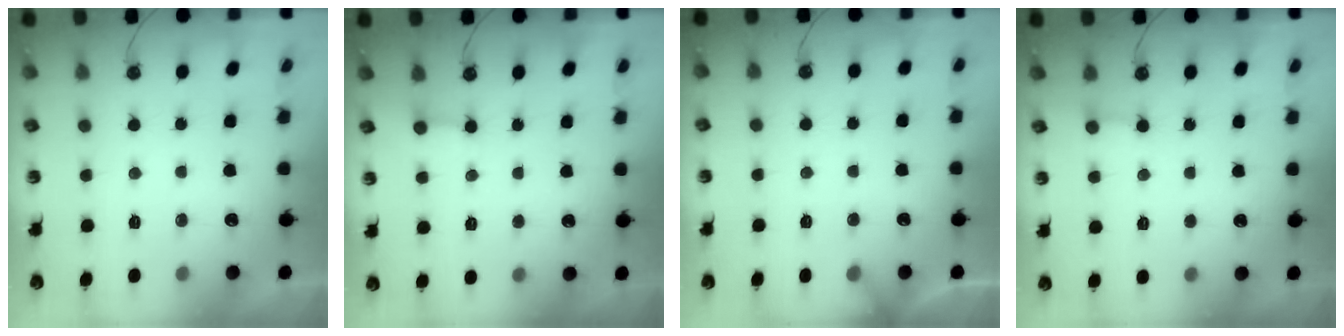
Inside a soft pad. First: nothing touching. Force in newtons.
{"total": 2.4, "press": 2.4, "slide": 0.1}
{"total": 5.1, "press": 5.0, "slide": 0.2}
{"total": 1.9, "press": 1.9, "slide": 0.2}